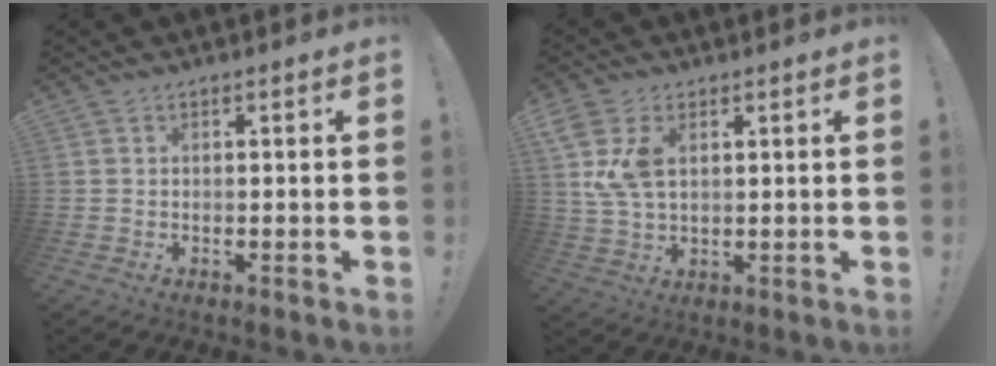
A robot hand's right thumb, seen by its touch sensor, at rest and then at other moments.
{"total": 8.9, "force": [3.2, 5.3, 6.4], "torque": [-0.130, -0.009, 0.059]}